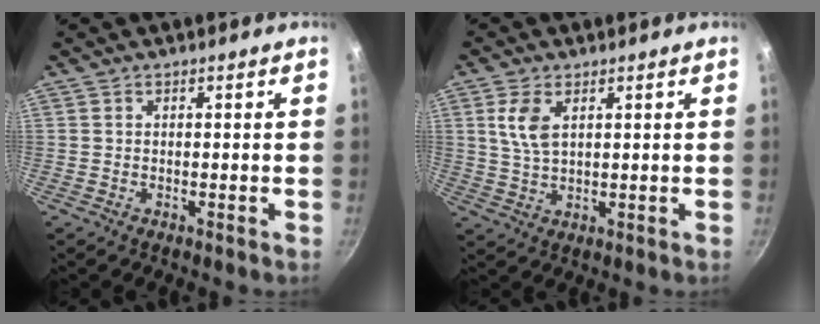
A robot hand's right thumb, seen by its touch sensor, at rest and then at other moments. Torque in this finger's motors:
{"motor_torque": [0.05, -0.08, 0.77, -0.05, 0.14]}